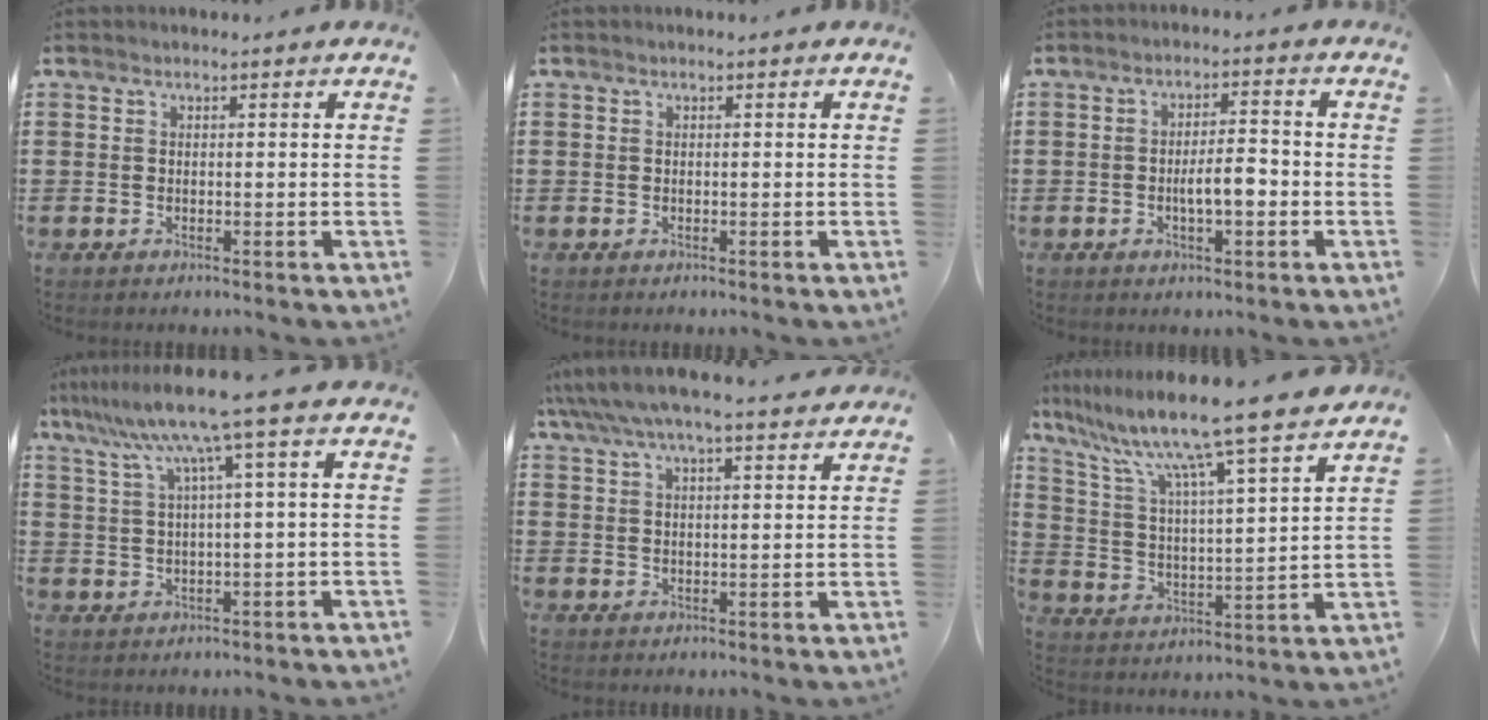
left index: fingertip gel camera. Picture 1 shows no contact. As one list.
[{"total": 0.0}, {"total": 4.7, "force": [-1.2, 1.5, 4.3], "torque": [-0.068, 0.005, -0.025]}, {"total": 8.7, "force": [4.5, -0.8, 7.4], "torque": [-0.160, -0.017, 0.071]}, {"total": 5.1, "force": [4.5, 0.6, 2.3], "torque": [-0.060, -0.013, 0.077]}, {"total": 10.5, "force": [8.9, -1.1, 5.4], "torque": [-0.141, -0.063, 0.143]}]